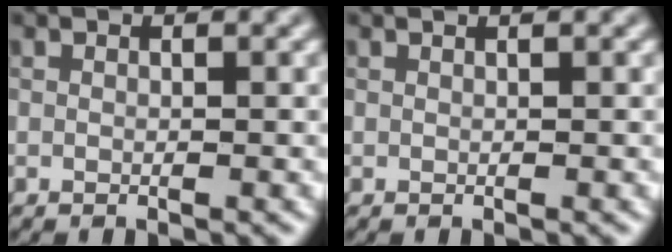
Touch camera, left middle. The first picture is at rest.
{"total": 0.6, "force": [0.4, 0.2, 0.4], "torque": [-0.002, 0.000, 0.002]}